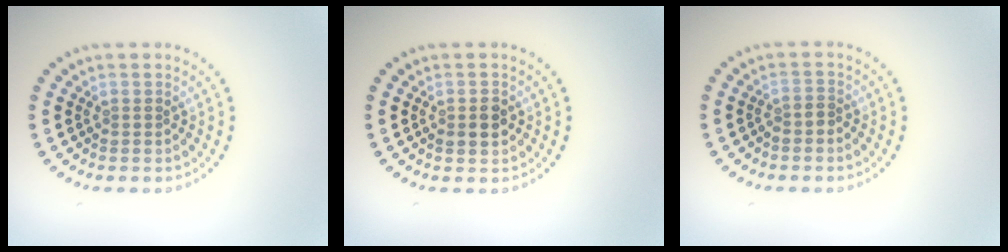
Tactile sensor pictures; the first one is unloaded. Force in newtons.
{"total": 2.2, "press": 2.2, "slide": 0.2}
{"total": 1.0, "press": 0.6, "slide": 0.8}